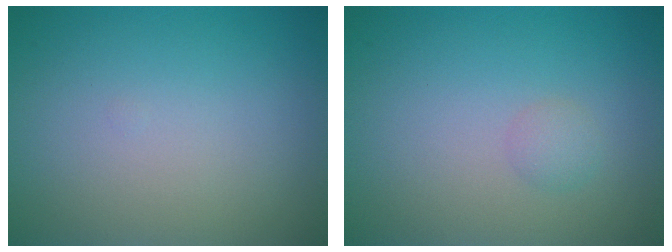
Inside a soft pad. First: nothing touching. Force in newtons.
{"total": 1.0, "press": 1.0, "slide": 0.0}